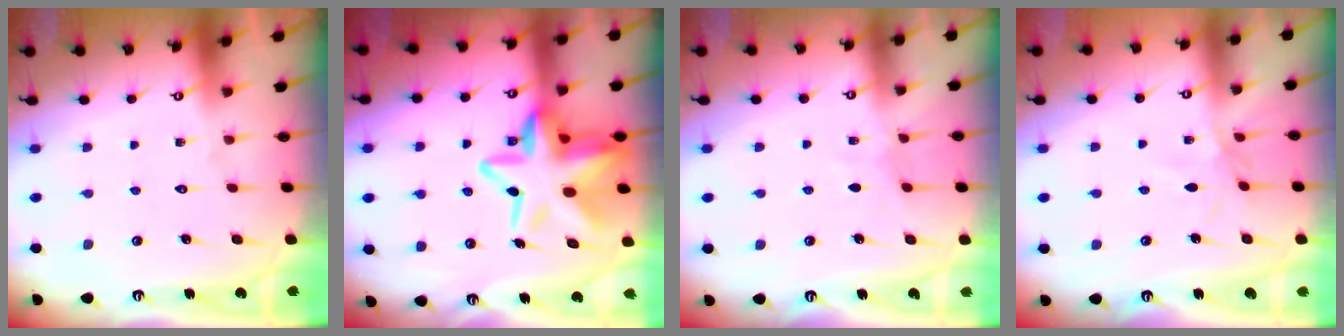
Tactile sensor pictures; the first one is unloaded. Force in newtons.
{"total": 17.5, "press": 17.3, "slide": 2.9}
{"total": 2.9, "press": 2.8, "slide": 0.4}
{"total": 2.2, "press": 2.1, "slide": 0.5}